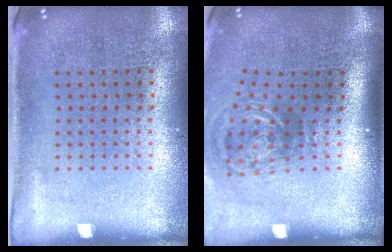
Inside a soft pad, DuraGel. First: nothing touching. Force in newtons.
{"total": 2.2, "press": 1.4, "slide": 1.7}